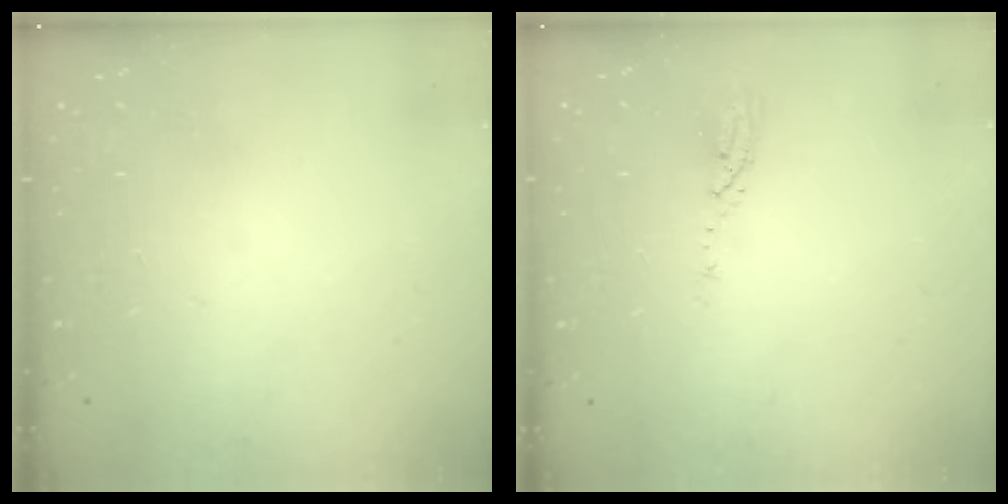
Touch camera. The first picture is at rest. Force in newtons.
{"total": 3.6, "press": 3.6, "slide": 0.3}